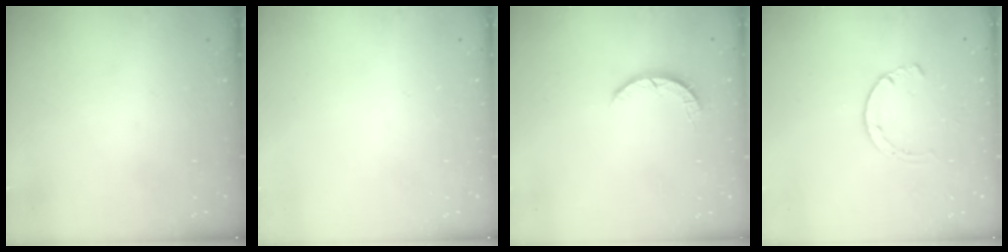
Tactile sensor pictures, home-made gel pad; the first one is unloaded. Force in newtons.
{"total": 0.0}
{"total": 2.7, "press": 2.7, "slide": 0.4}
{"total": 1.2, "press": 1.2, "slide": 0.3}